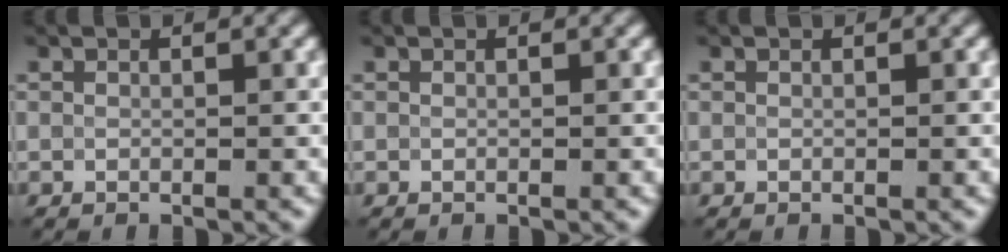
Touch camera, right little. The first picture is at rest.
{"total": 0.0}
{"total": 0.0}